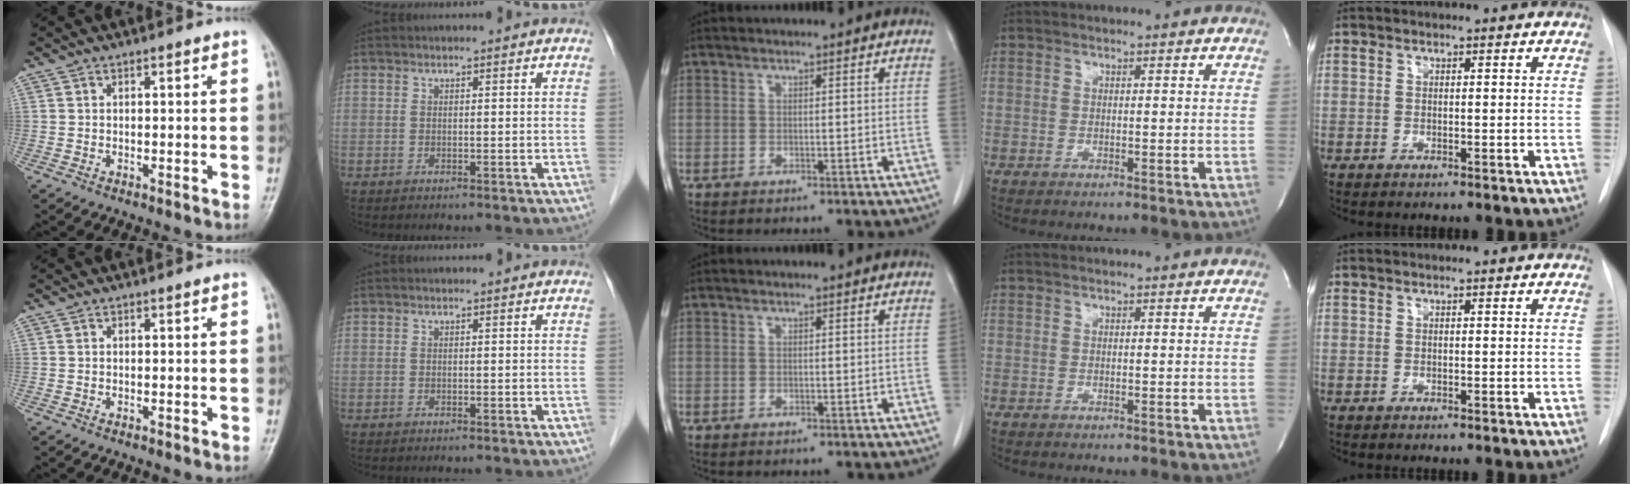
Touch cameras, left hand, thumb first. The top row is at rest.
{}